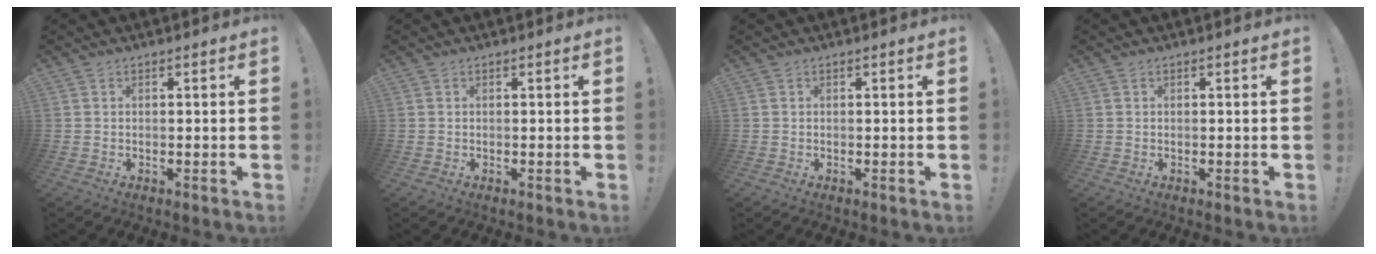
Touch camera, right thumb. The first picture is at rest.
{"total": 0.0}
{"total": 0.0}
{"total": 0.0}